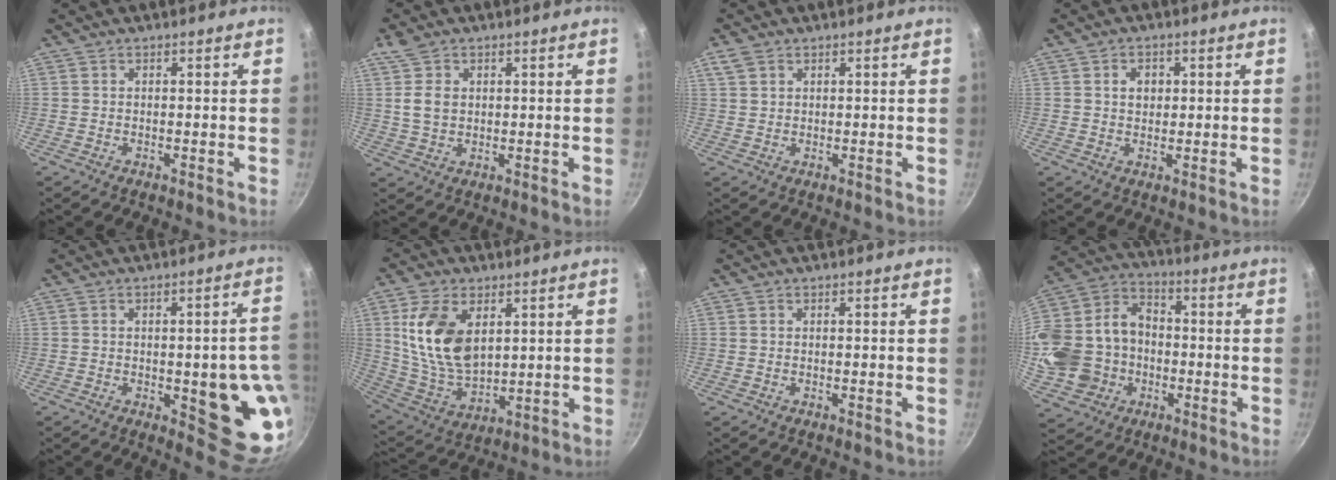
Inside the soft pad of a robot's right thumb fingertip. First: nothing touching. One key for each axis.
{"total": 5.2, "fx": 1.5, "fy": 3.7, "fz": 3.4, "tx": -0.057, "ty": -0.002, "tz": 0.029}
{"total": 3.0, "fx": 1.6, "fy": 2.1, "fz": 1.5, "tx": -0.025, "ty": 0.000, "tz": 0.035}
{"total": 3.2, "fx": 0.8, "fy": 2.5, "fz": 1.8, "tx": -0.013, "ty": 0.001, "tz": 0.012}
{"total": 16.1, "fx": -2.5, "fy": 5.9, "fz": 14.8, "tx": -0.116, "ty": 0.001, "tz": -0.025}
{"total": 15.6, "fx": 4.4, "fy": 9.4, "fz": 11.6, "tx": -0.205, "ty": -0.029, "tz": 0.099}
{"total": 0.0}
{"total": 20.4, "fx": -3.1, "fy": 16.9, "fz": 11.0, "tx": -0.220, "ty": 0.047, "tz": -0.046}